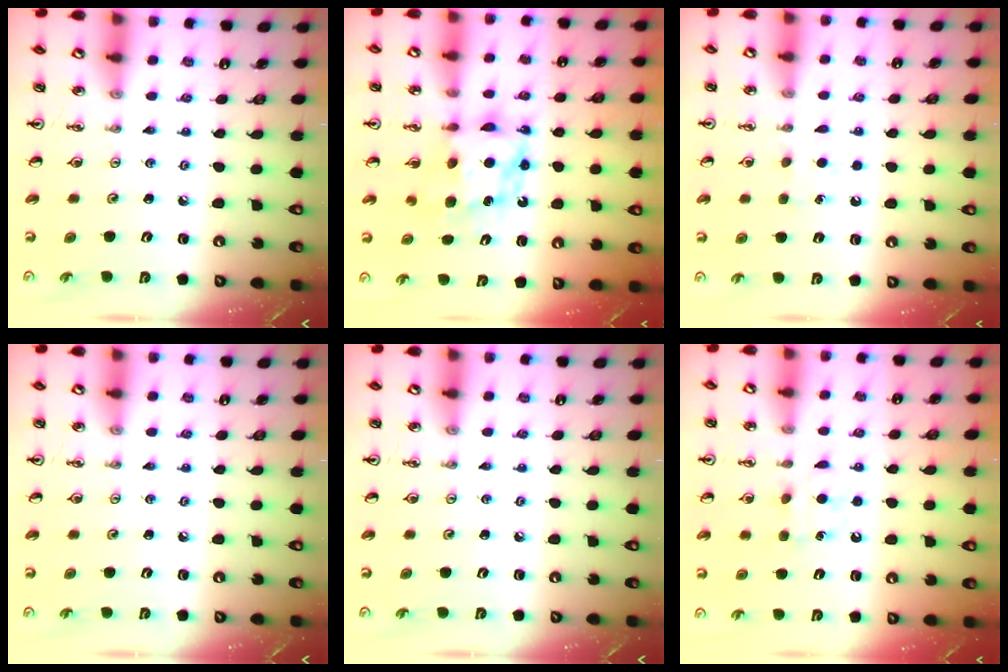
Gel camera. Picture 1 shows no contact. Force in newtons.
{"total": 6.5, "press": 6.5, "slide": 0.4}
{"total": 4.8, "press": 4.7, "slide": 0.6}
{"total": 0.0}
{"total": 0.0}
{"total": 8.0, "press": 8.0, "slide": 0.8}